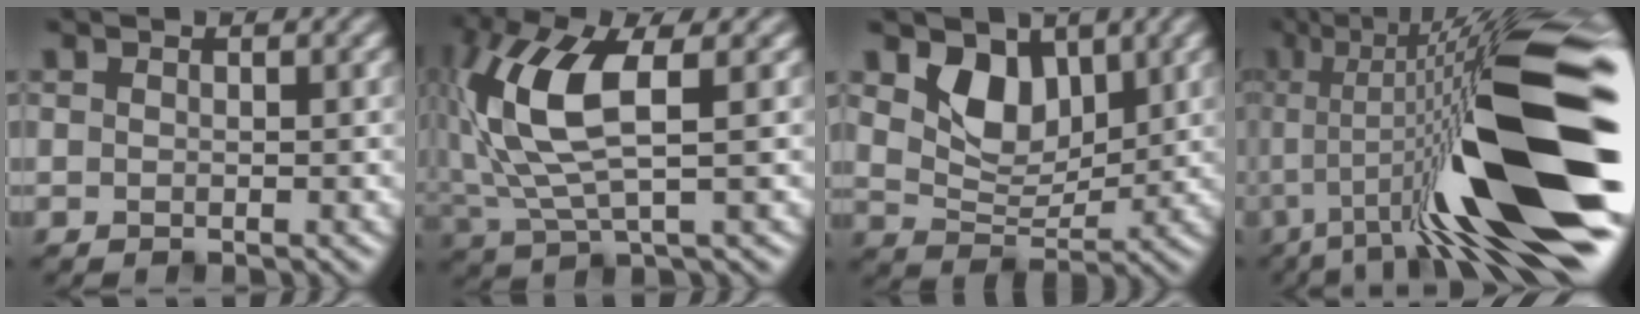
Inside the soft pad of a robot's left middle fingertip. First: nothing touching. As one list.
[{"total": 8.1, "force": [1.4, 3.1, 7.3], "torque": [-0.174, 0.005, 0.026]}, {"total": 4.6, "force": [2.3, 2.9, 2.6], "torque": [-0.060, -0.012, 0.036]}, {"total": 16.7, "force": [-2.4, 3.3, 16.2], "torque": [-0.232, 0.025, -0.044]}]